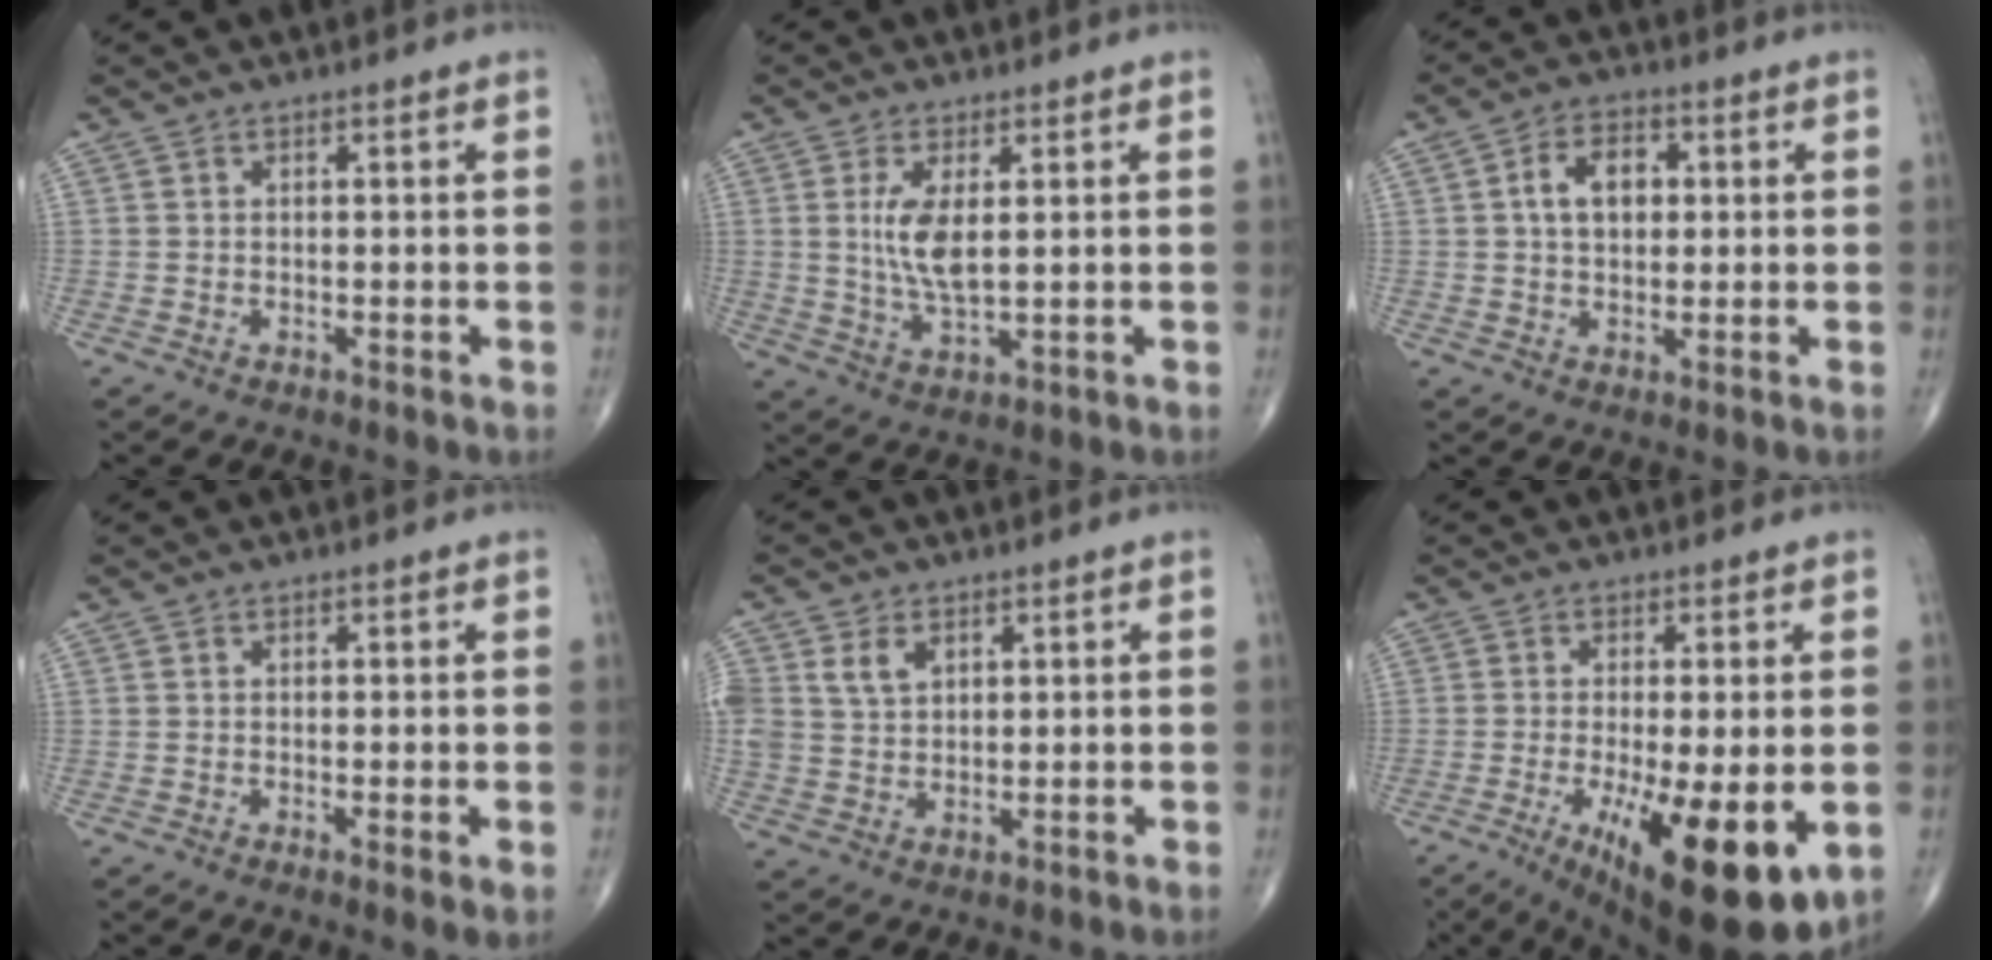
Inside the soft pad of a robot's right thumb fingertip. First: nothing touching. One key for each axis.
{"total": 6.8, "fx": 1.3, "fy": 2.6, "fz": 6.1, "tx": -0.128, "ty": -0.016, "tz": 0.032}
{"total": 7.2, "fx": 1.2, "fy": 4.8, "fz": 5.2, "tx": -0.073, "ty": 0.011, "tz": 0.016}
{"total": 1.9, "fx": -0.3, "fy": 0.3, "fz": 1.9, "tx": -0.038, "ty": -0.009, "tz": -0.007}
{"total": 6.1, "fx": 2.5, "fy": 4.4, "fz": 3.3, "tx": -0.051, "ty": -0.006, "tz": 0.054}
{"total": 16.9, "fx": -5.1, "fy": 5.0, "fz": 15.3, "tx": -0.217, "ty": -0.028, "tz": -0.062}